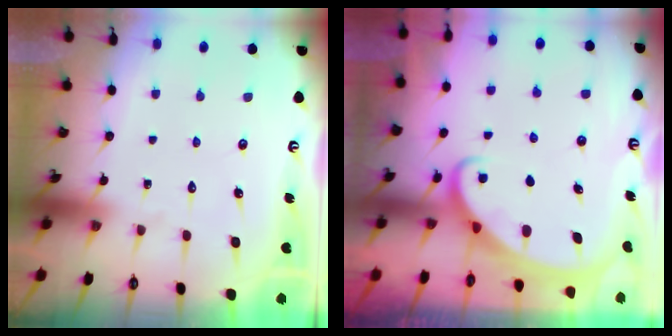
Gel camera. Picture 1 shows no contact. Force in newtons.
{"total": 2.2, "press": 2.2, "slide": 0.3}